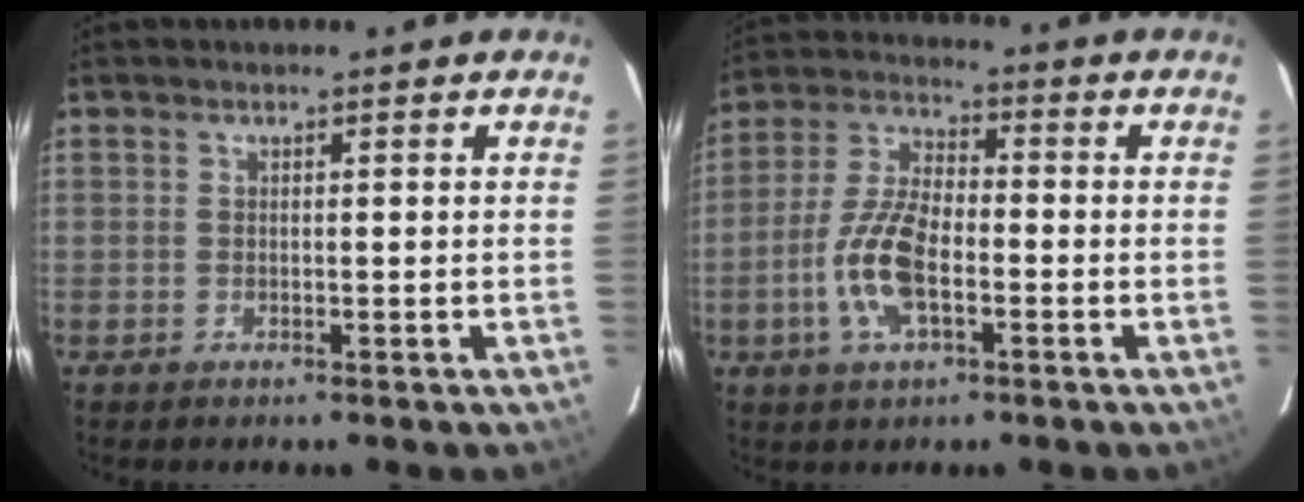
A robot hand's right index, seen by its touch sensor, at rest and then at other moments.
{"total": 11.1, "force": [-3.5, 4.8, 9.4], "torque": [-0.201, 0.006, -0.070]}